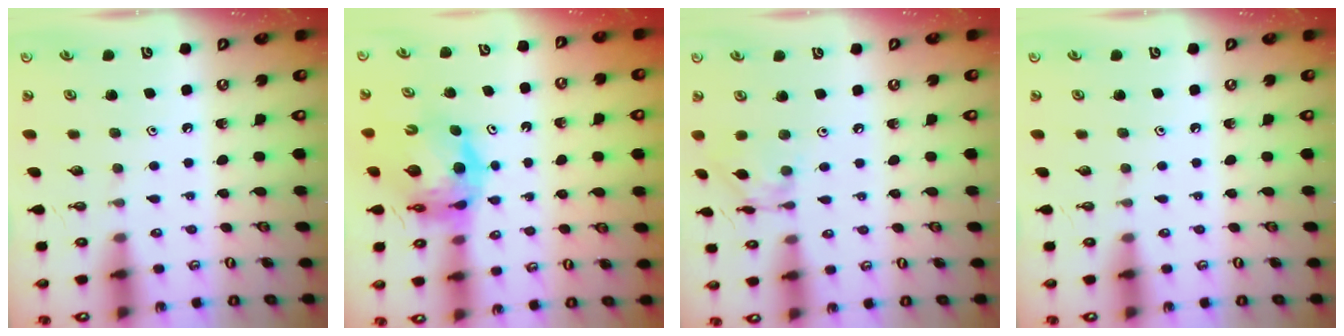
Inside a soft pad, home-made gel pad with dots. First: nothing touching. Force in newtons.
{"total": 9.9, "press": 9.8, "slide": 1.2}
{"total": 6.7, "press": 6.7, "slide": 0.3}
{"total": 0.0}